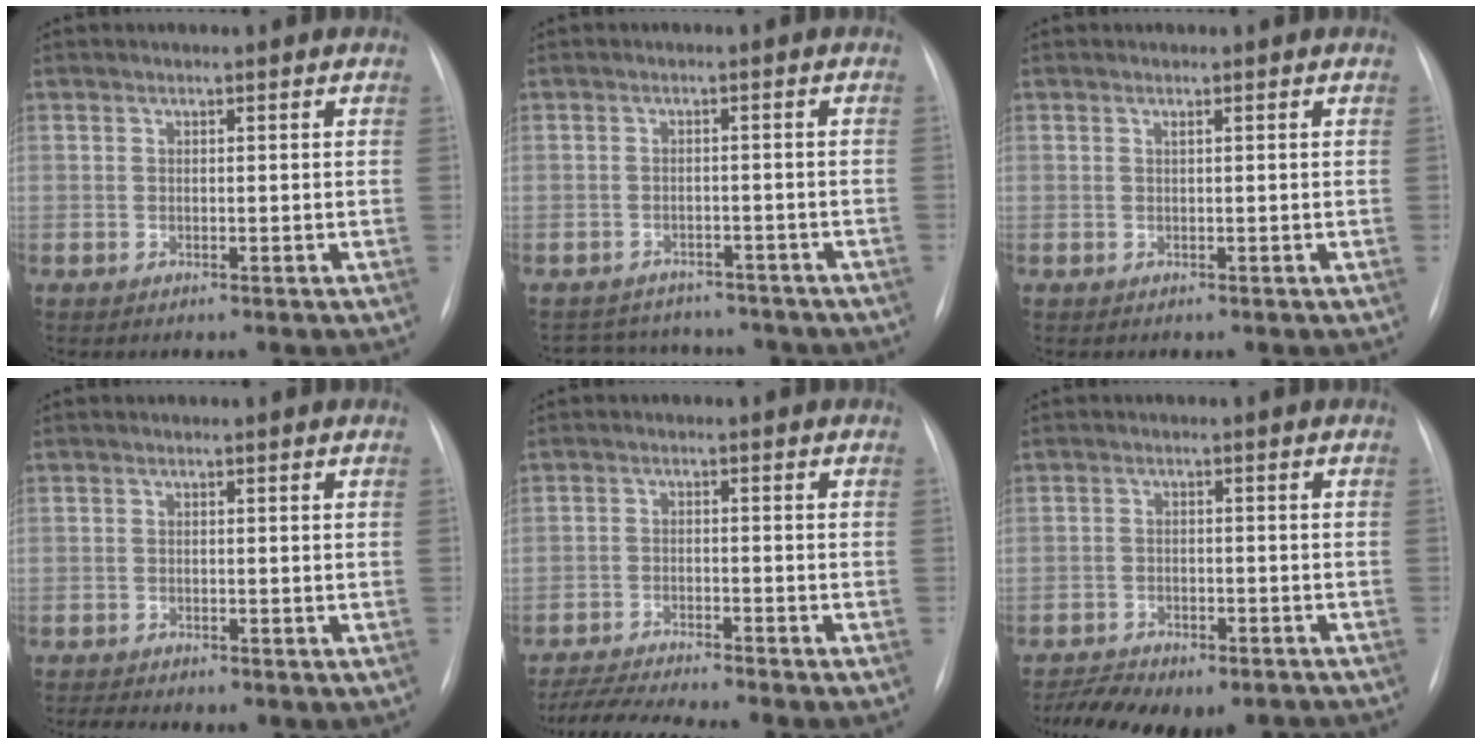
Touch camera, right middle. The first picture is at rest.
{"total": 11.1, "force": [-9.7, 4.7, 2.6], "torque": [-0.050, 0.016, -0.108]}
{"total": 0.0}
{"total": 2.7, "force": [-1.0, 1.3, 2.1], "torque": [-0.043, -0.006, -0.012]}
{"total": 7.1, "force": [-6.2, -0.7, 3.3], "torque": [-0.063, -0.016, -0.105]}
{"total": 11.0, "force": [-8.3, 4.6, 5.5], "torque": [-0.102, 0.003, -0.118]}